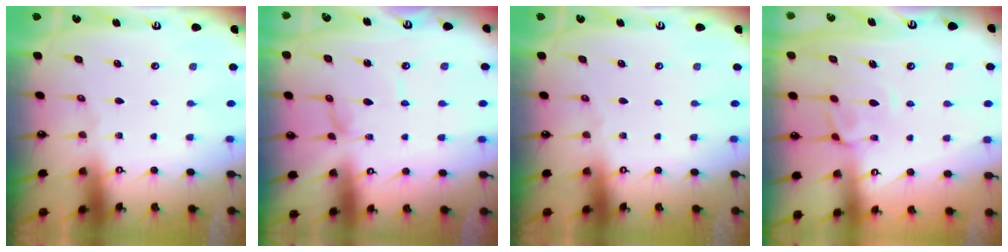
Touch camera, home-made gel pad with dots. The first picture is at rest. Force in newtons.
{"total": 0.0}
{"total": 0.0}
{"total": 3.7, "press": 3.4, "slide": 1.4}